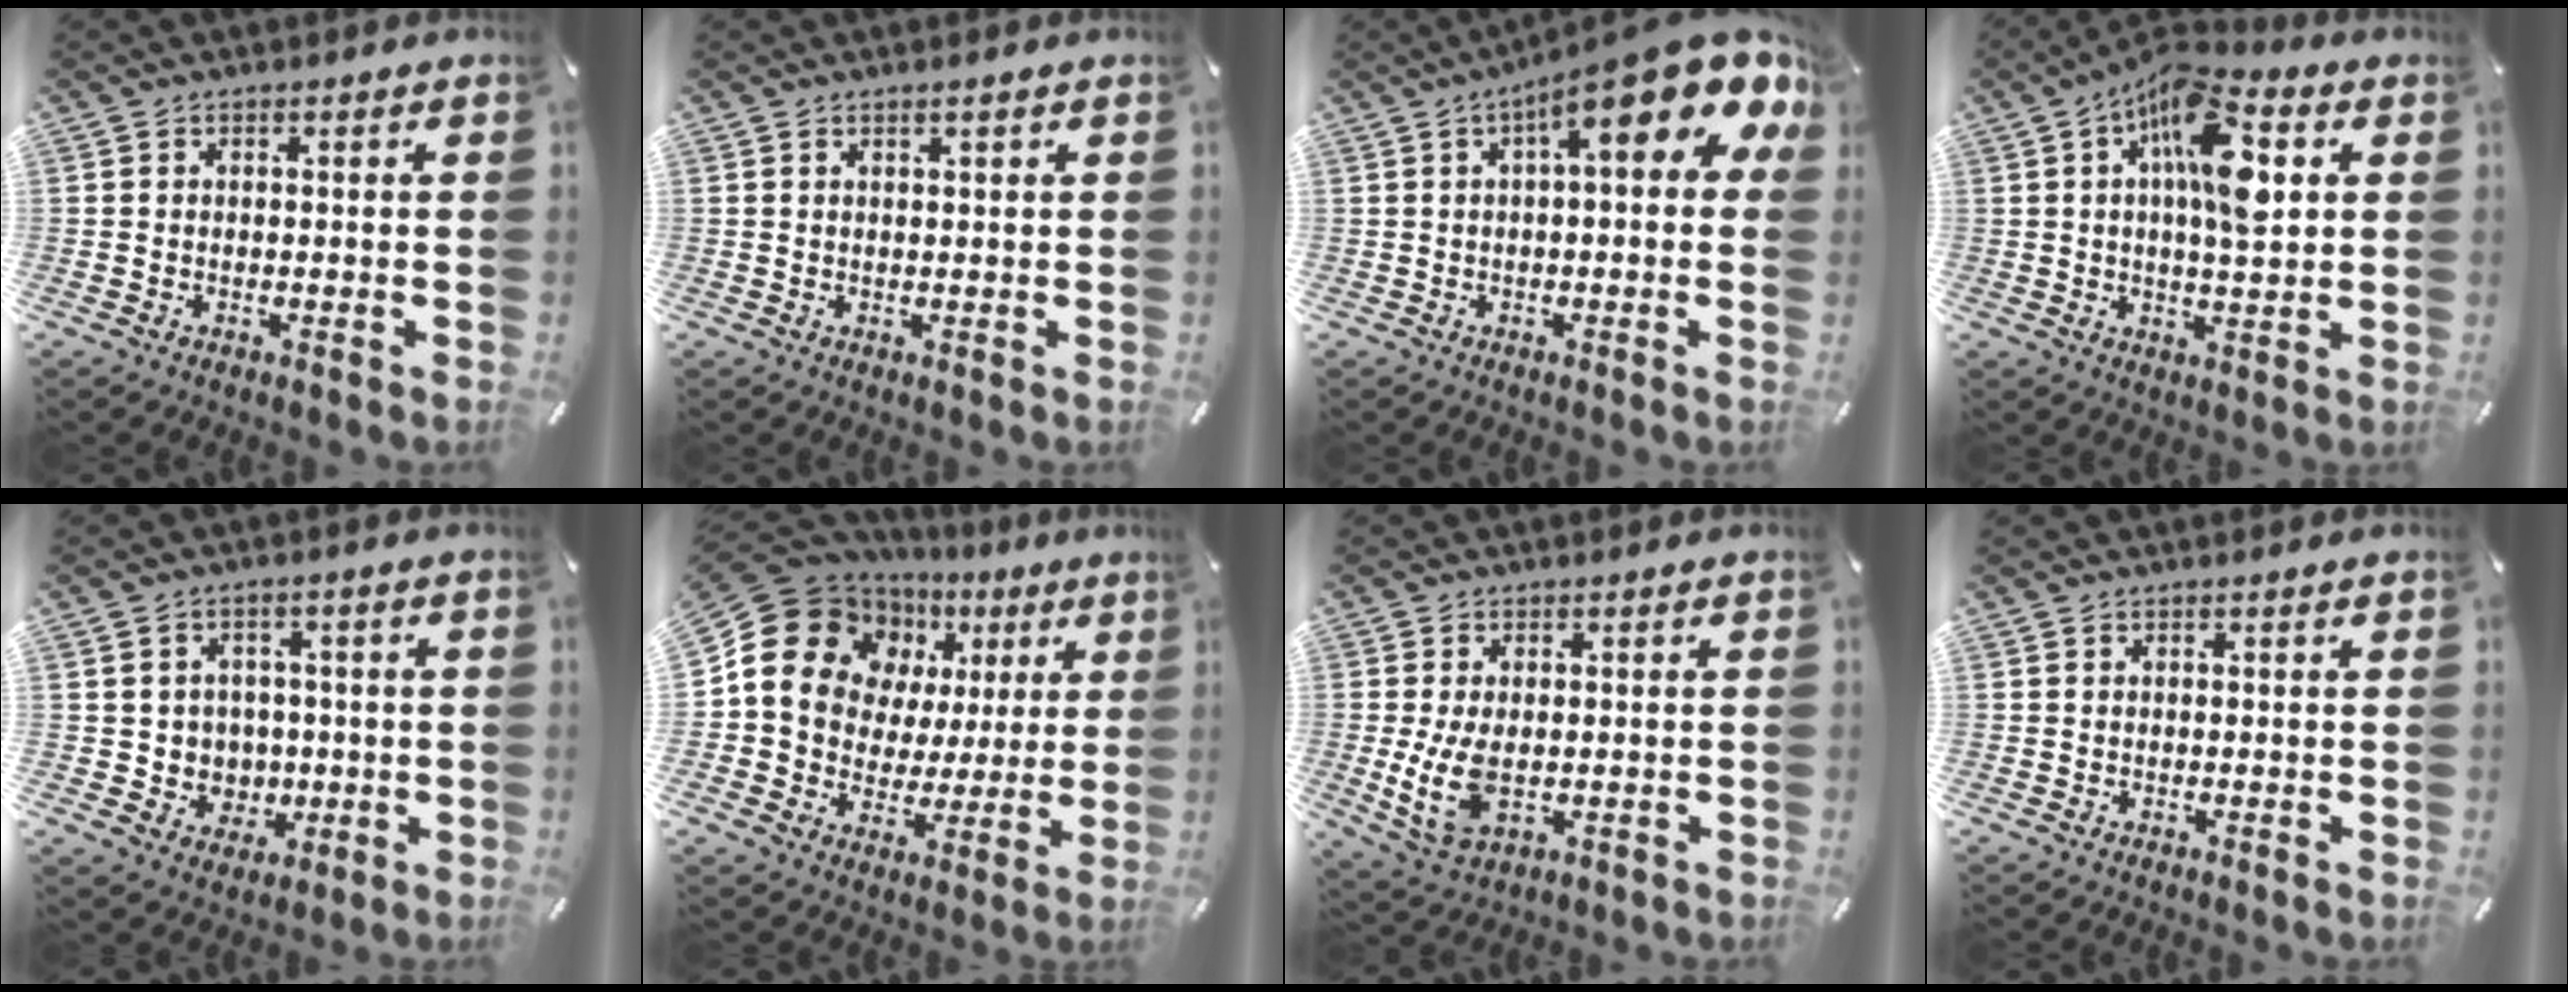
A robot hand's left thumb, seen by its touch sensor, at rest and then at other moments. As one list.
[{"total": 1.0, "force": [0.5, 0.1, 0.8], "torque": [-0.015, 0.000, 0.008]}, {"total": 15.0, "force": [6.7, 3.7, 12.9], "torque": [-0.185, -0.047, 0.101]}, {"total": 14.3, "force": [4.4, 5.7, 12.4], "torque": [-0.206, -0.012, 0.073]}, {"total": 6.8, "force": [0.5, 6.7, 0.8], "torque": [-0.012, -0.005, 0.017]}, {"total": 16.2, "force": [4.9, 14.0, 6.6], "torque": [-0.136, -0.030, 0.093]}, {"total": 7.5, "force": [-0.6, 4.4, 6.0], "torque": [-0.141, -0.012, -0.014]}, {"total": 0.0}]